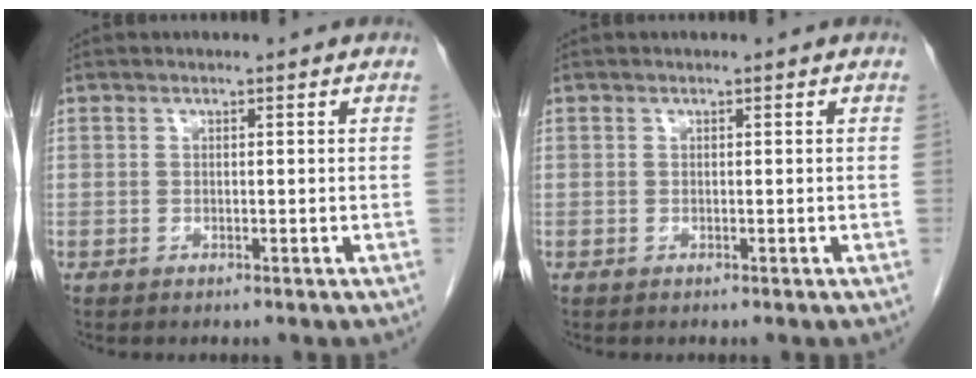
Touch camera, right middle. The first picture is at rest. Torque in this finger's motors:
{"motor_torque": [0.00, -0.02, 0.00, 0.00]}